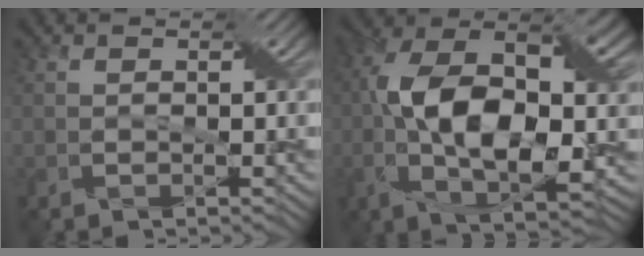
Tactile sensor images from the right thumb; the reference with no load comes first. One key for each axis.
{"total": 15.5, "fx": 0.6, "fy": 8.1, "fz": 13.2, "tx": -0.261, "ty": 0.008, "tz": 0.005}